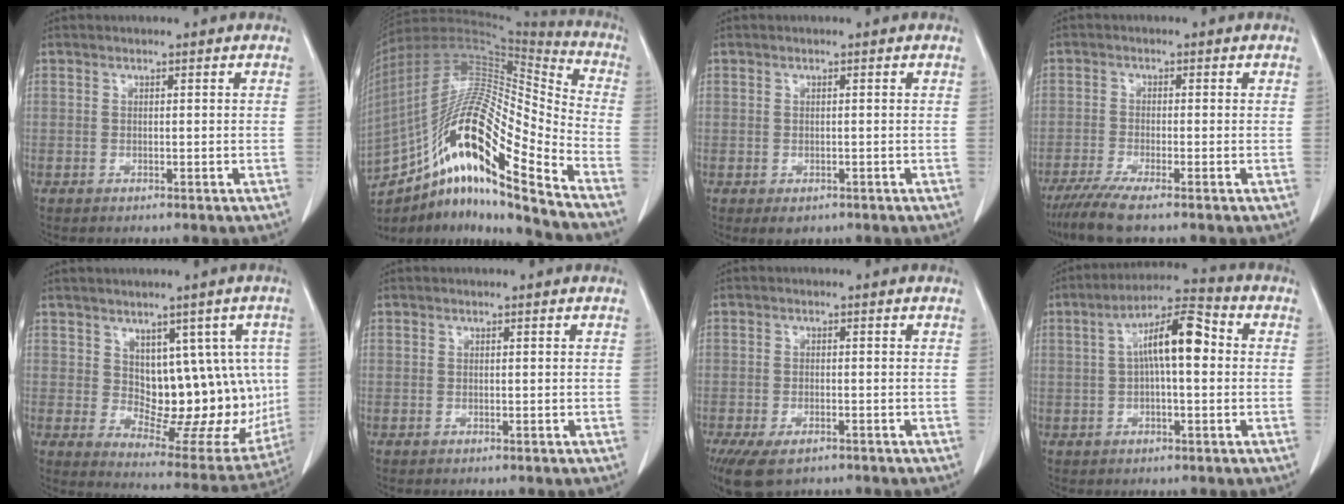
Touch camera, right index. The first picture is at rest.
{"total": 25.5, "force": [-15.0, 3.2, 20.3], "torque": [-0.391, -0.001, -0.269]}
{"total": 1.8, "force": [-0.9, 1.3, 0.8], "torque": [-0.007, 0.000, -0.002]}
{"total": 5.5, "force": [-4.1, -0.2, 3.6], "torque": [-0.065, -0.016, -0.077]}
{"total": 14.2, "force": [1.8, 7.9, 11.6], "torque": [-0.124, 0.012, 0.047]}
{"total": 0.0}
{"total": 7.4, "force": [-5.0, 3.3, 4.3], "torque": [-0.083, -0.011, -0.078]}
{"total": 9.8, "force": [1.1, 2.4, 9.4], "torque": [-0.168, 0.033, 0.013]}